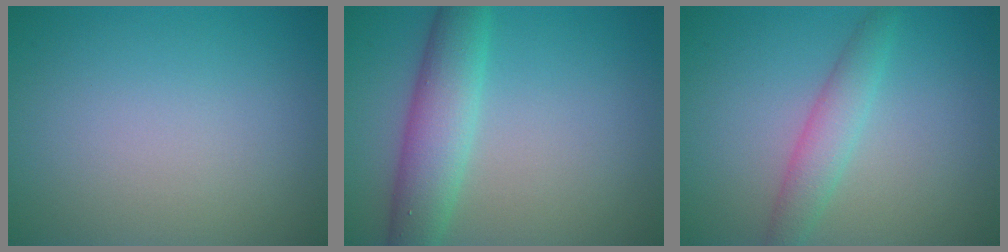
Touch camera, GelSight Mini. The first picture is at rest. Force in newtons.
{"total": 5.5, "press": 5.5, "slide": 0.1}
{"total": 2.7, "press": 2.7, "slide": 0.1}